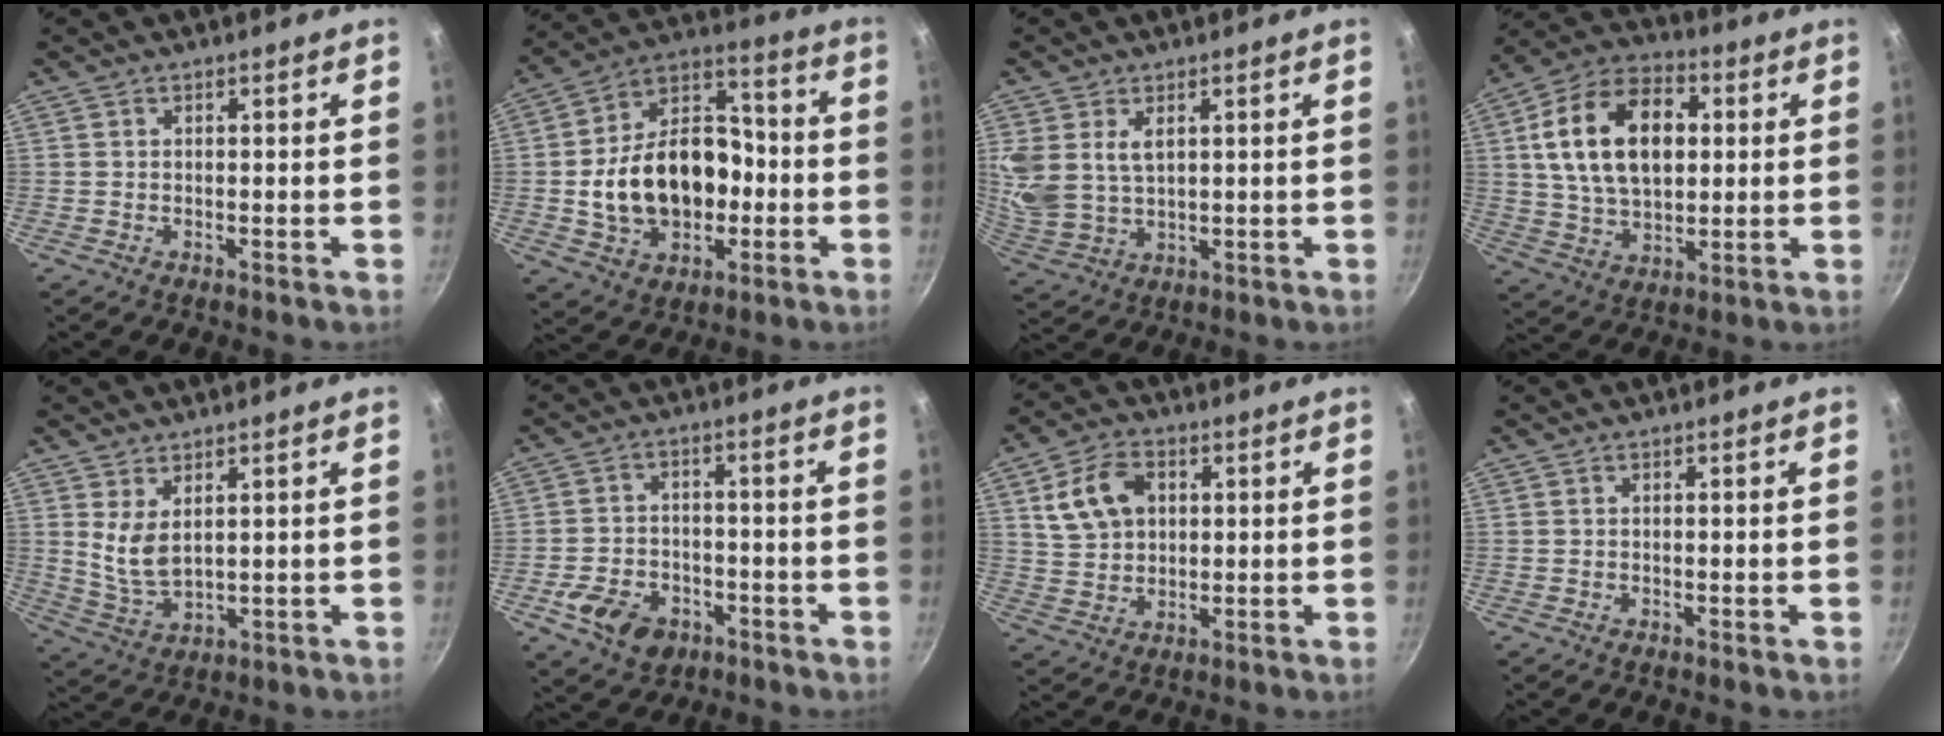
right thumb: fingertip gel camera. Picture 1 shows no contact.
{"total": 20.6, "force": [-2.8, 14.6, 14.2], "torque": [-0.211, 0.054, -0.043]}
{"total": 9.6, "force": [3.5, 6.3, 6.3], "torque": [-0.130, -0.018, 0.080]}
{"total": 19.3, "force": [3.7, 12.4, 14.4], "torque": [-0.226, 0.010, 0.056]}
{"total": 6.0, "force": [2.4, 3.1, 4.6], "torque": [-0.081, -0.032, 0.057]}
{"total": 9.7, "force": [-4.5, 6.9, 5.2], "torque": [-0.078, 0.027, -0.071]}
{"total": 10.2, "force": [2.9, 7.4, 6.5], "torque": [-0.105, 0.006, 0.053]}
{"total": 0.0}